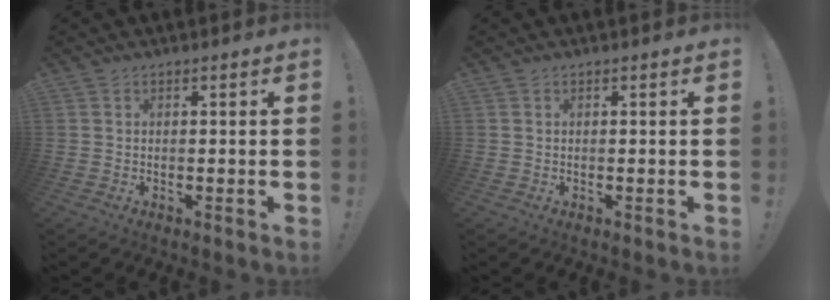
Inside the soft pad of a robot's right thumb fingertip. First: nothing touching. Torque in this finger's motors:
{"motor_torque": [0.00, 0.00, 0.00, 0.00, 0.00]}